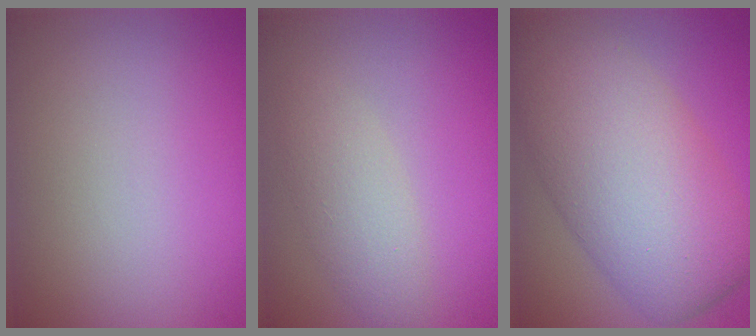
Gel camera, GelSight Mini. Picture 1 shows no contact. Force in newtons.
{"total": 2.6, "press": 2.6, "slide": 0.1}
{"total": 10.0, "press": 10.0, "slide": 0.4}